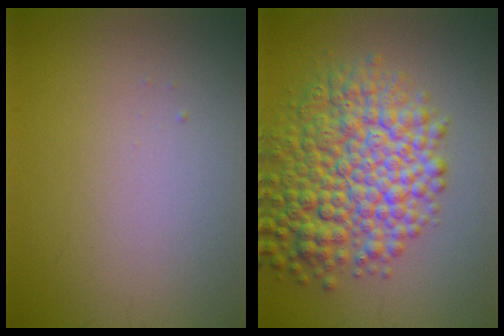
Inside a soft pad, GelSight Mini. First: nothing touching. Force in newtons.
{"total": 9.8, "press": 9.8, "slide": 0.1}